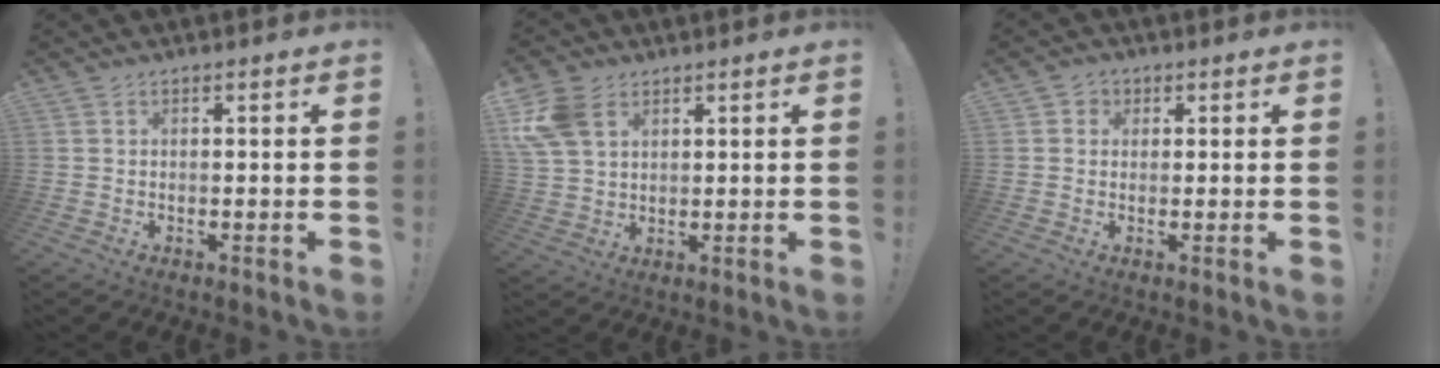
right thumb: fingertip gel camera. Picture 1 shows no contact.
{"total": 10.8, "force": [4.5, 7.3, 6.5], "torque": [-0.130, -0.009, 0.090]}
{"total": 2.8, "force": [0.5, 2.6, 0.8], "torque": [-0.006, 0.000, 0.008]}